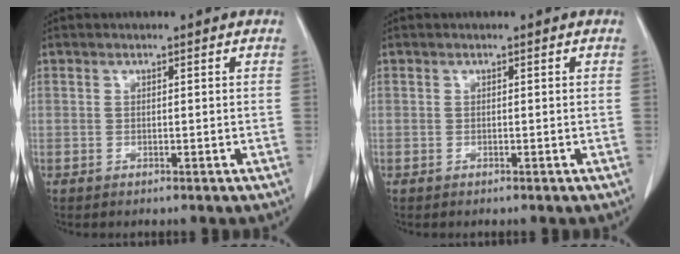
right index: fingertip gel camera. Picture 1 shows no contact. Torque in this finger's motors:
{"motor_torque": [-0.24, 0.07, -0.01, 0.00]}